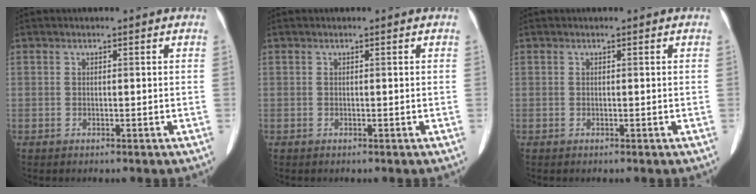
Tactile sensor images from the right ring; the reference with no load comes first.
{"total": 0.0}
{"total": 0.0}